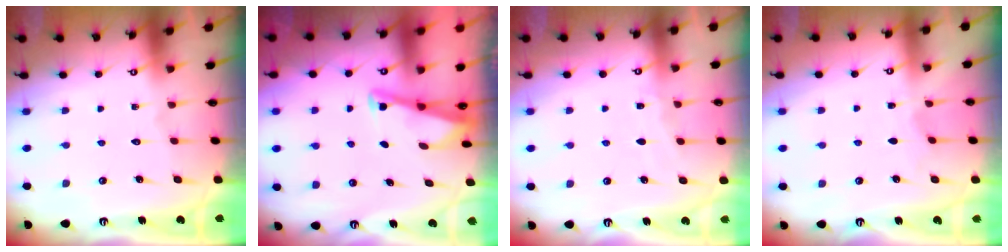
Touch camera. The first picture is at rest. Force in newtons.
{"total": 3.0, "press": 2.9, "slide": 0.4}
{"total": 3.0, "press": 3.0, "slide": 0.4}
{"total": 2.7, "press": 2.7, "slide": 0.2}